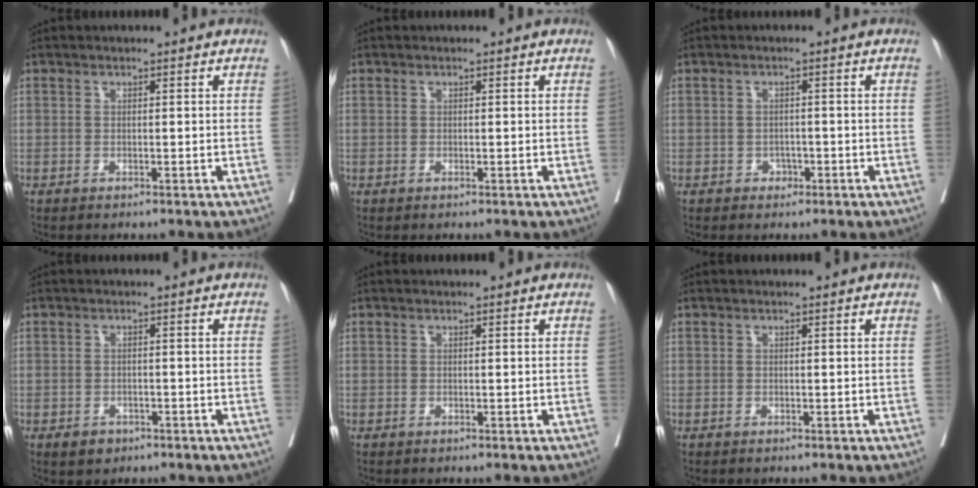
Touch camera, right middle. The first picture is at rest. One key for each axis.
{"total": 0.0}
{"total": 1.4, "fx": -0.7, "fy": 1.1, "fz": 0.5, "tx": -0.007, "ty": 0.004, "tz": -0.009}
{"total": 2.3, "fx": -1.4, "fy": 1.7, "fz": 0.8, "tx": -0.011, "ty": 0.003, "tz": -0.014}
{"total": 0.0}
{"total": 0.0}